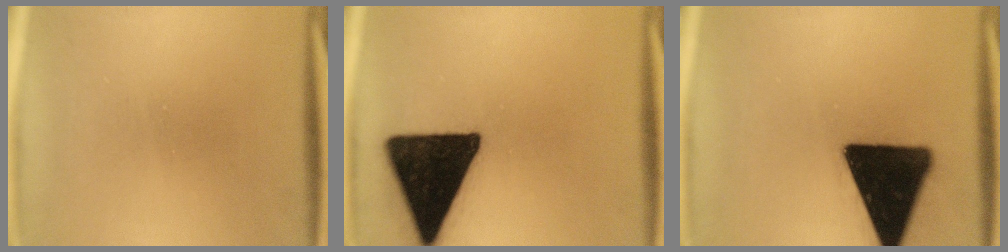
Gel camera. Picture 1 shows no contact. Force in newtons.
{"total": 19.7}
{"total": 20.0}